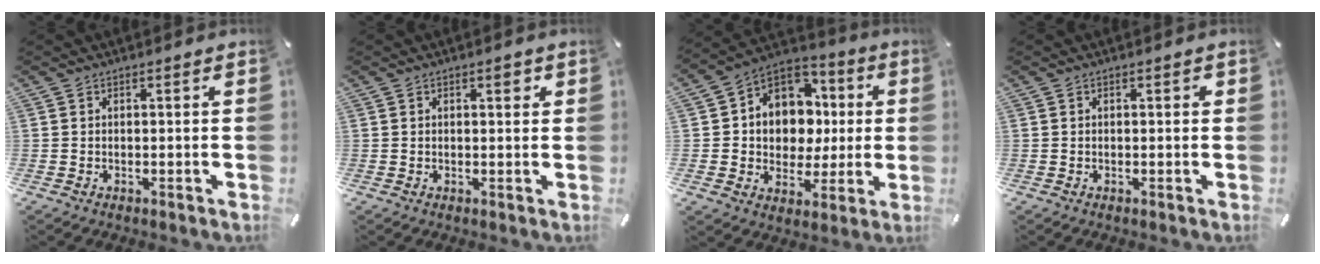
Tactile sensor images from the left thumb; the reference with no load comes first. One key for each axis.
{"total": 1.8, "fx": 0.7, "fy": 0.9, "fz": 1.4, "tx": -0.012, "ty": -0.002, "tz": 0.008}
{"total": 11.8, "fx": 1.6, "fy": 11.0, "fz": 4.0, "tx": -0.079, "ty": -0.015, "tz": 0.039}
{"total": 0.7, "fx": 0.1, "fy": 0.4, "fz": 0.5, "tx": -0.010, "ty": 0.003, "tz": 0.000}